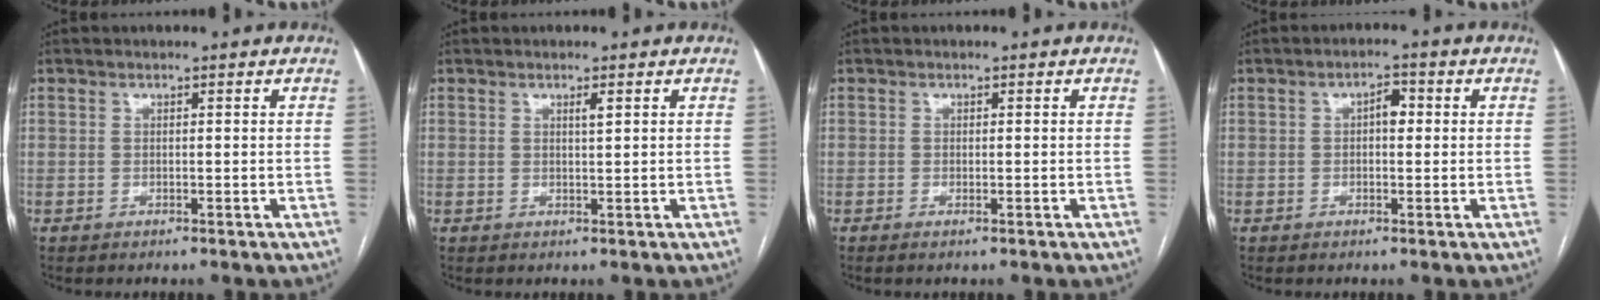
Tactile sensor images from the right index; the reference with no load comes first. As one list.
[{"total": 1.0, "force": [0.5, 0.2, 0.9], "torque": [-0.017, -0.001, 0.007]}, {"total": 0.9, "force": [-0.6, -0.1, 0.7], "torque": [-0.014, -0.002, -0.009]}, {"total": 2.6, "force": [0.3, 1.3, 2.2], "torque": [-0.032, 0.012, 0.002]}]